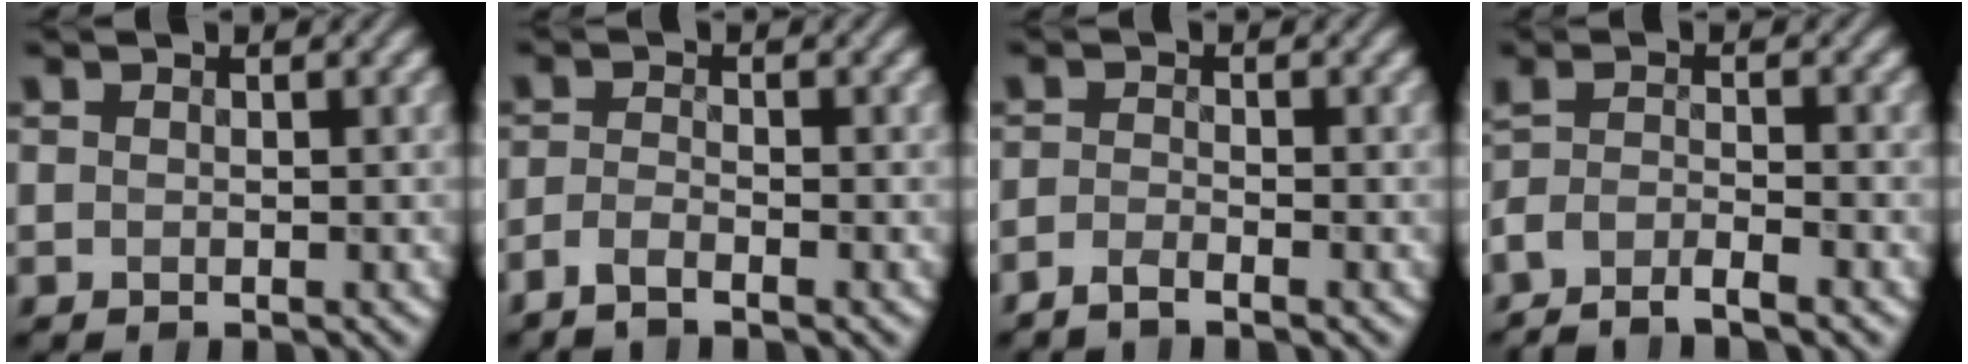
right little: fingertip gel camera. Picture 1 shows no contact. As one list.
[{"total": 1.8, "force": [-1.7, 0.2, 0.8], "torque": [-0.017, -0.004, -0.039]}, {"total": 1.6, "force": [-1.4, 0.2, 0.7], "torque": [-0.009, -0.005, -0.032]}, {"total": 3.3, "force": [-2.4, 0.4, 2.2], "torque": [-0.037, -0.002, -0.049]}]